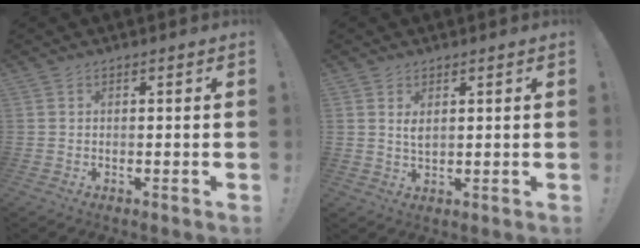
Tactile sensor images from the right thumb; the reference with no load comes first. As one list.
[{"total": 2.6, "force": [1.3, 1.1, 1.9], "torque": [-0.032, -0.006, 0.022]}]